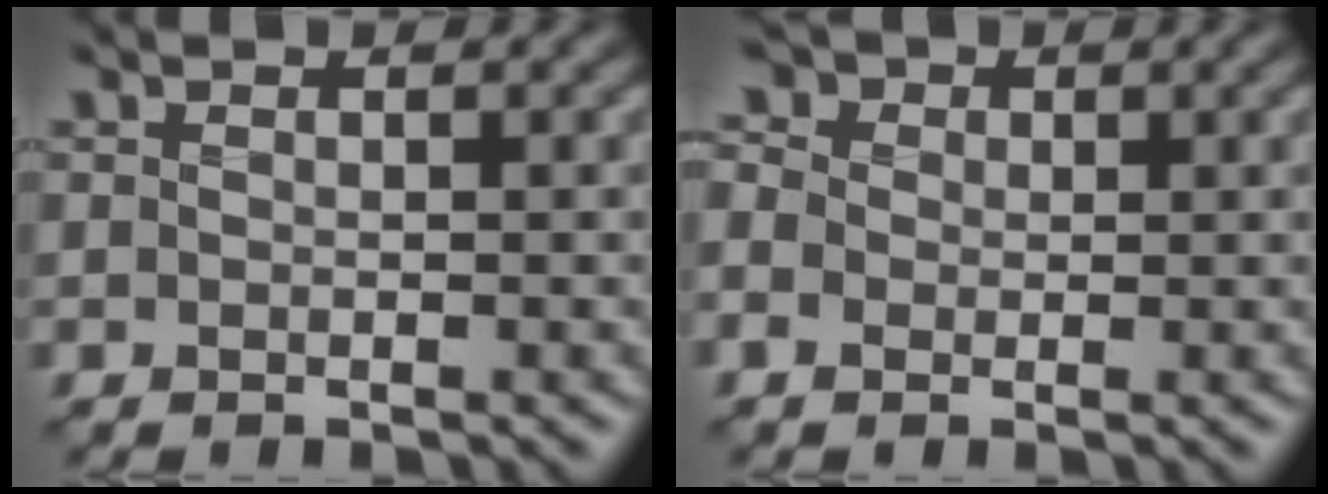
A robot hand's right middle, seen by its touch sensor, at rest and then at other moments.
{"total": 4.8, "force": [1.0, 3.9, 2.5], "torque": [-0.064, 0.024, -0.004]}